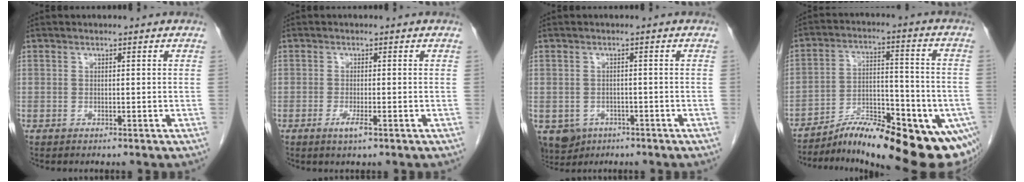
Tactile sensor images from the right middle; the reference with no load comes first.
{"total": 2.2, "force": [-1.1, 0.2, 1.9], "torque": [-0.038, -0.006, -0.019]}
{"total": 6.1, "force": [-3.5, 4.7, 1.8], "torque": [-0.035, 0.000, -0.047]}
{"total": 19.8, "force": [-14.9, 4.8, 12.2], "torque": [-0.103, 0.016, -0.215]}